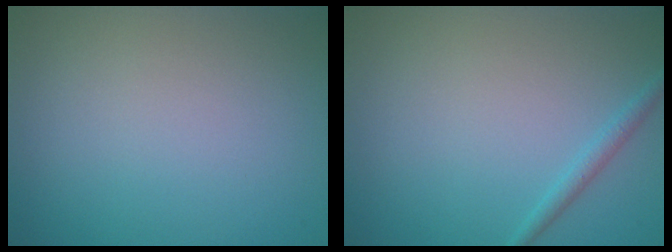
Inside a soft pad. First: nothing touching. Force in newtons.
{"total": 1.2, "press": 1.2, "slide": 0.0}